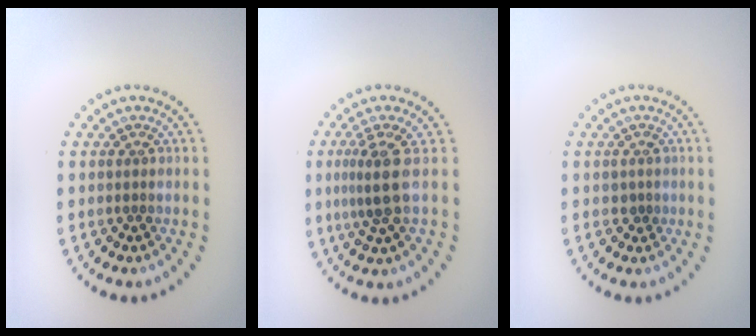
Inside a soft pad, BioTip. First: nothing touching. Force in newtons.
{"total": 2.9, "press": 2.1, "slide": 1.9}
{"total": 0.9, "press": 0.8, "slide": 0.3}